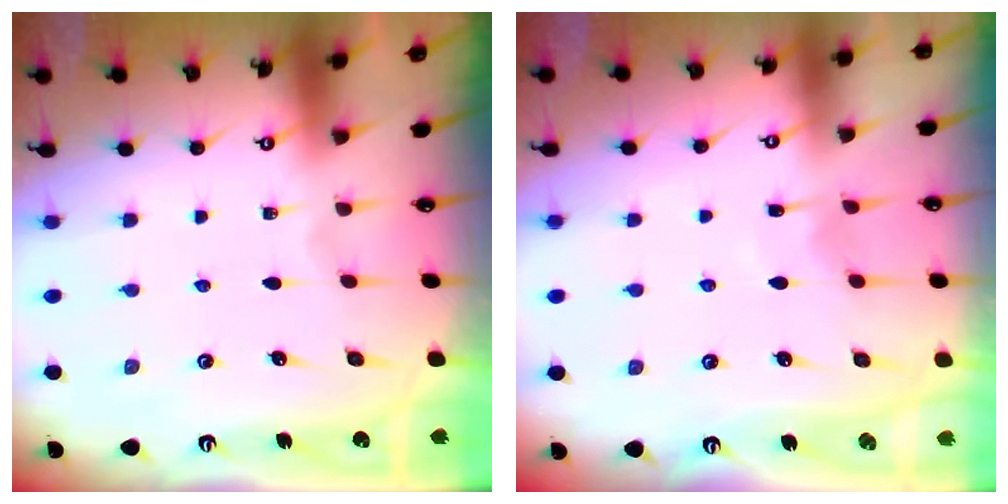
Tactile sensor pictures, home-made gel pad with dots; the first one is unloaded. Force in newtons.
{"total": 4.9, "press": 4.8, "slide": 0.5}